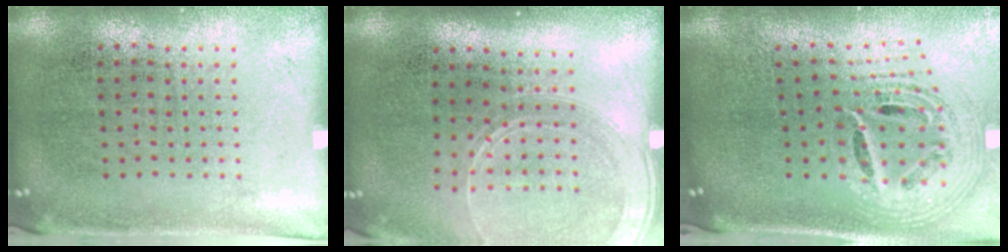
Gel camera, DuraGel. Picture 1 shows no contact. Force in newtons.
{"total": 1.7, "press": 1.6, "slide": 0.6}
{"total": 2.7, "press": 1.8, "slide": 1.9}